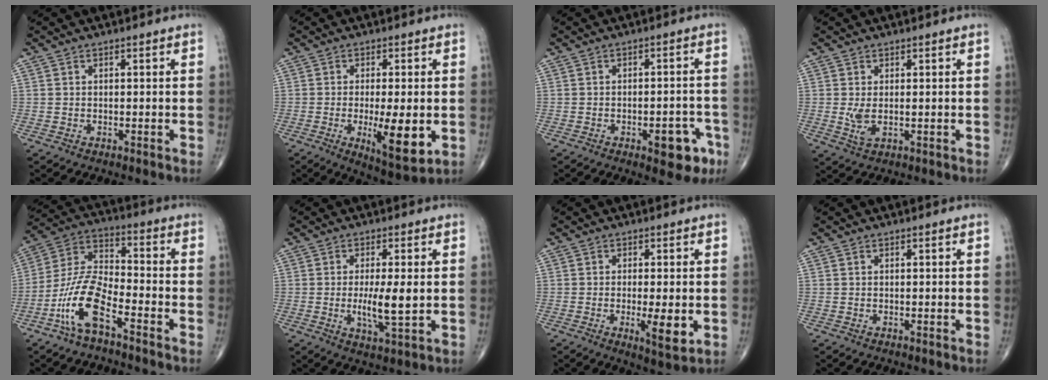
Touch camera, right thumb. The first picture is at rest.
{"total": 10.5, "force": [-2.0, 3.1, 9.9], "torque": [-0.146, -0.024, -0.024]}
{"total": 7.4, "force": [-3.5, 3.4, 5.6], "torque": [-0.044, 0.024, -0.037]}
{"total": 2.9, "force": [0.1, 1.3, 2.5], "torque": [-0.056, -0.007, 0.010]}
{"total": 11.9, "force": [-6.4, 4.0, 9.2], "torque": [-0.197, 0.050, -0.132]}
{"total": 7.2, "force": [-0.2, 1.6, 7.0], "torque": [-0.129, -0.017, -0.003]}
{"total": 6.2, "force": [-1.1, 1.6, 5.9], "torque": [-0.091, -0.015, -0.017]}
{"total": 0.0}